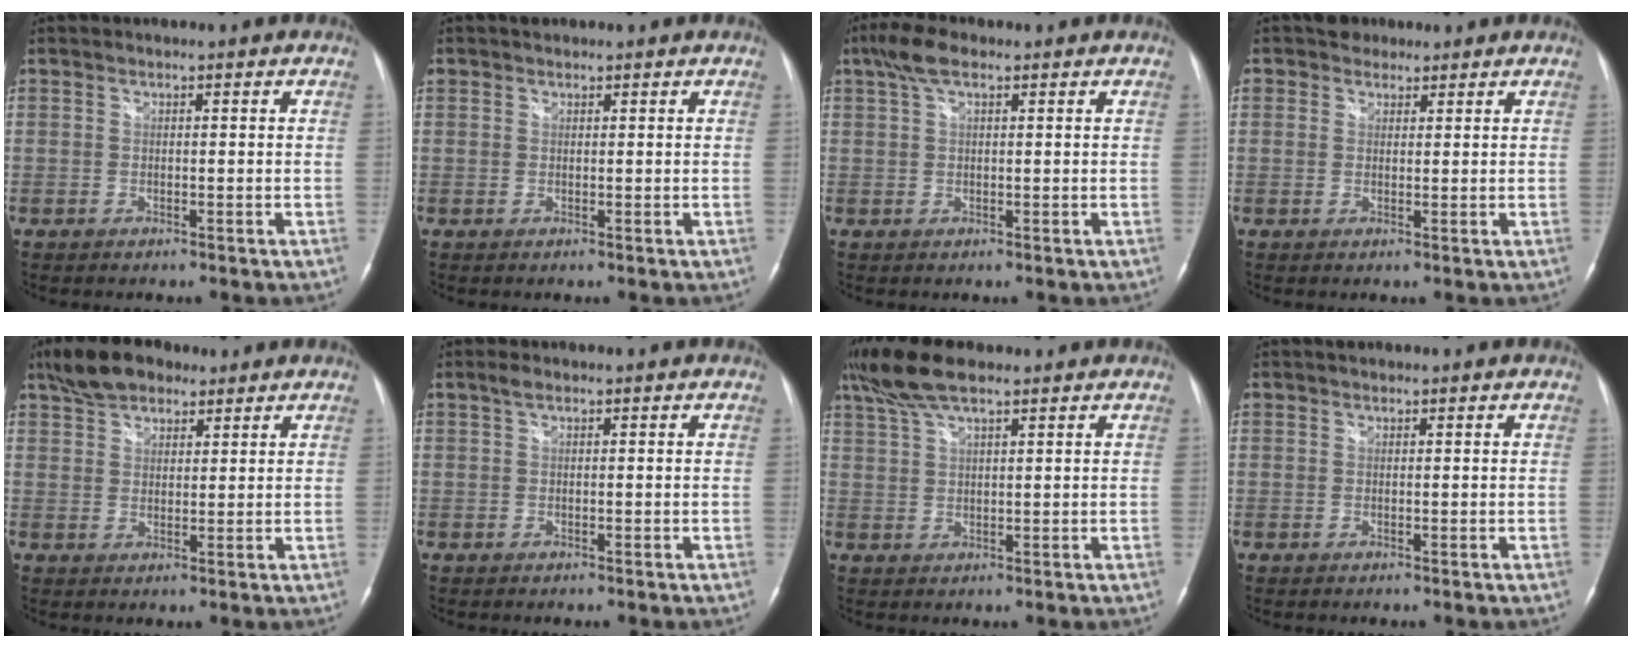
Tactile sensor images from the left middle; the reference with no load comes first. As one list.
[{"total": 1.3, "force": [1.0, 0.8, 0.3], "torque": [-0.009, 0.016, 0.017]}, {"total": 5.1, "force": [3.1, 1.7, 3.7], "torque": [-0.086, 0.028, 0.059]}, {"total": 2.5, "force": [1.8, 1.8, 0.1], "torque": [0.001, 0.010, 0.024]}, {"total": 7.6, "force": [5.6, 3.7, 3.5], "torque": [-0.068, 0.022, 0.101]}, {"total": 1.0, "force": [0.6, 0.3, 0.7], "torque": [-0.016, 0.013, 0.011]}, {"total": 7.7, "force": [5.9, 1.7, 4.7], "torque": [-0.104, 0.028, 0.111]}, {"total": 0.9, "force": [0.6, 0.5, 0.2], "torque": [-0.006, 0.013, 0.011]}]